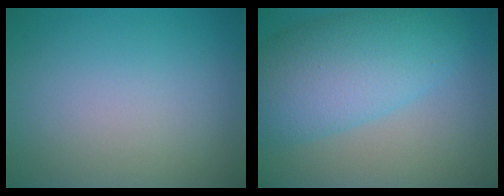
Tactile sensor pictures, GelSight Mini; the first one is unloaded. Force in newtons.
{"total": 8.6, "press": 8.6, "slide": 0.3}